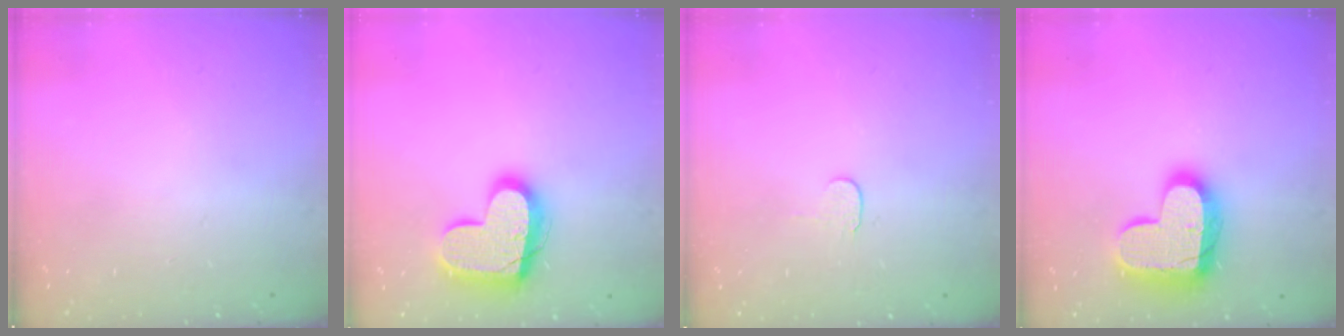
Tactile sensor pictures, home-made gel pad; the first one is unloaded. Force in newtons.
{"total": 17.3, "press": 17.3, "slide": 1.2}
{"total": 3.9, "press": 3.8, "slide": 0.4}
{"total": 17.7, "press": 17.7, "slide": 1.2}